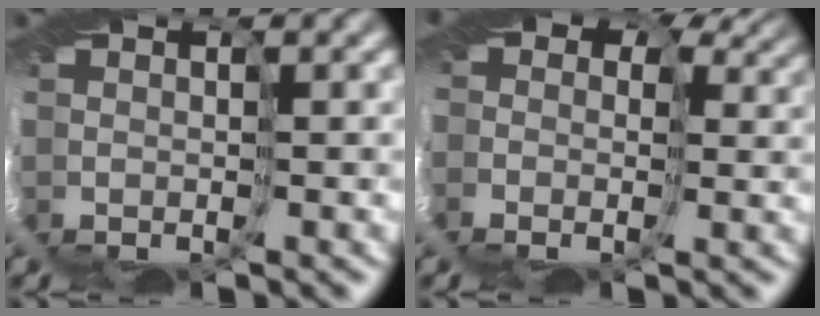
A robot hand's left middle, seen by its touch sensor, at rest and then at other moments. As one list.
[{"total": 13.2, "force": [3.8, 9.7, 8.1], "torque": [-0.151, 0.024, 0.026]}]